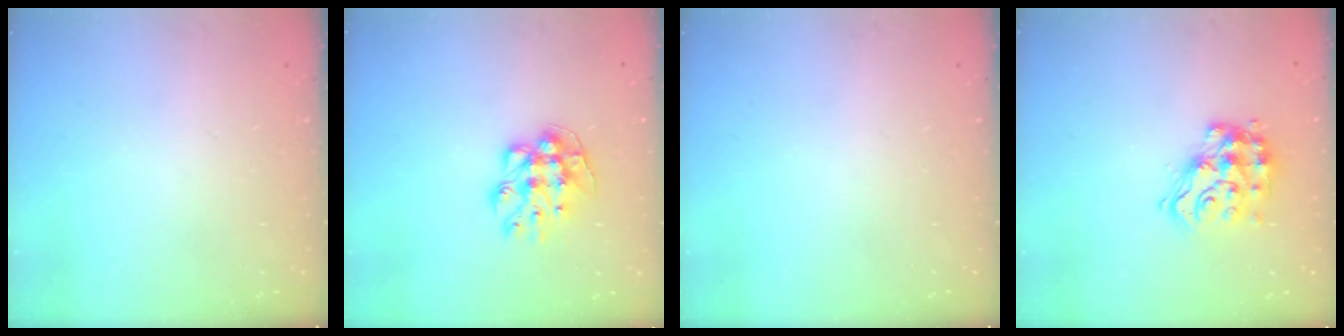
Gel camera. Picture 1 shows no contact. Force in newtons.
{"total": 9.6, "press": 9.6, "slide": 0.4}
{"total": 0.0}
{"total": 15.4, "press": 15.4, "slide": 0.9}